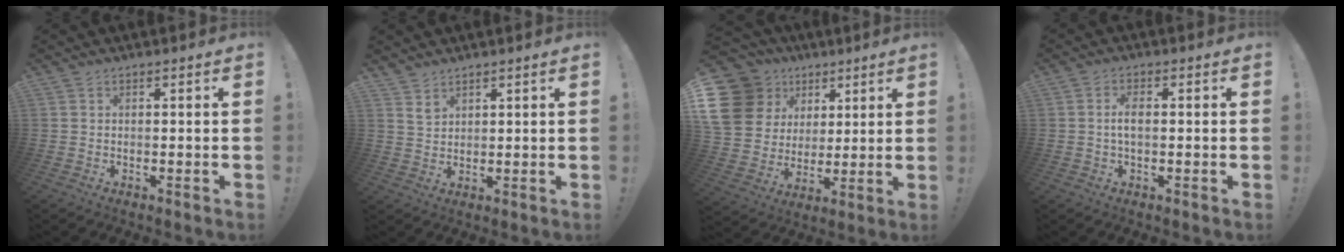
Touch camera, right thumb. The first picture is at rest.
{"total": 3.8, "force": [3.0, 2.2, 0.8], "torque": [-0.006, -0.023, 0.056]}
{"total": 18.5, "force": [7.5, 14.8, 8.2], "torque": [-0.145, -0.032, 0.165]}
{"total": 3.8, "force": [0.0, 1.6, 3.4], "torque": [-0.055, 0.004, -0.002]}